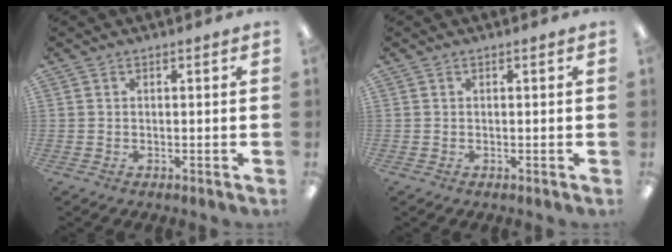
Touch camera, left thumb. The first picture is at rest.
{"total": 0.0}